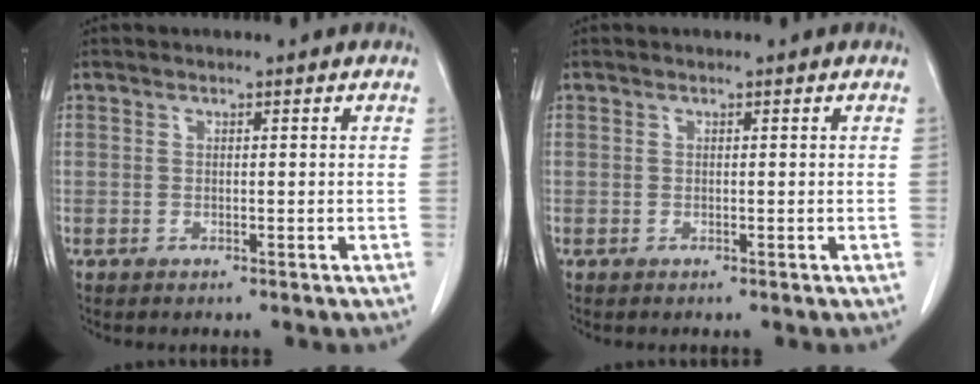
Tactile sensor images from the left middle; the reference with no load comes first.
{"total": 0.0}